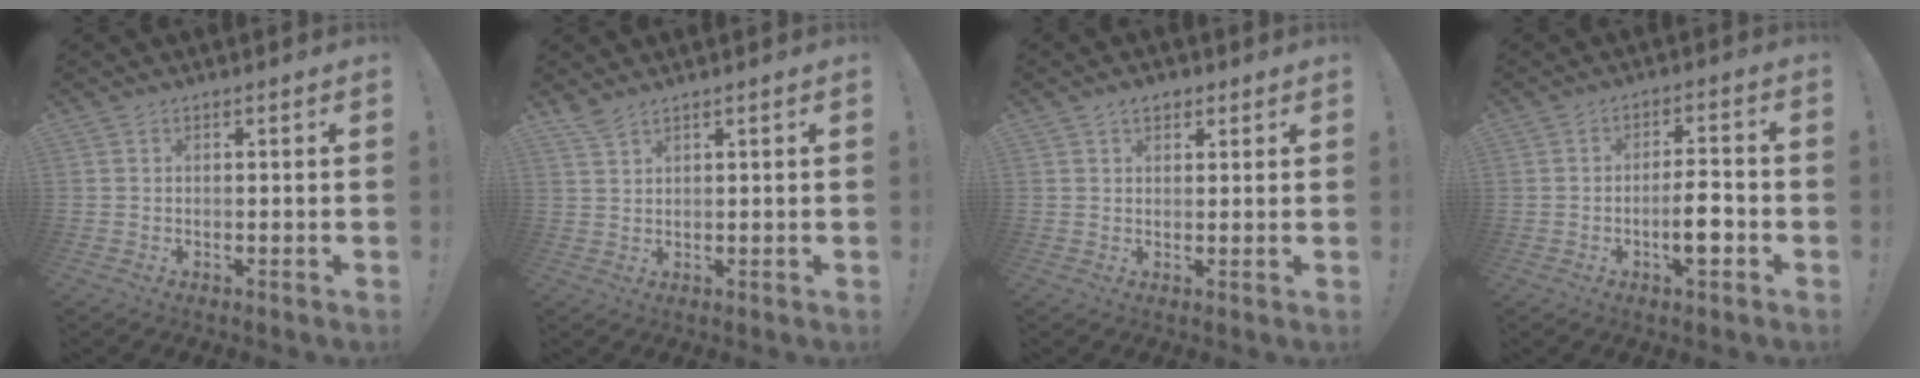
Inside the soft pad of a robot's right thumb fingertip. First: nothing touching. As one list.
[{"total": 3.0, "force": [2.6, 0.4, 1.4], "torque": [-0.024, -0.017, 0.048]}, {"total": 3.6, "force": [2.1, 2.3, 1.7], "torque": [-0.019, -0.005, 0.036]}, {"total": 7.2, "force": [-2.7, 2.8, 6.1], "torque": [-0.082, 0.009, -0.048]}]